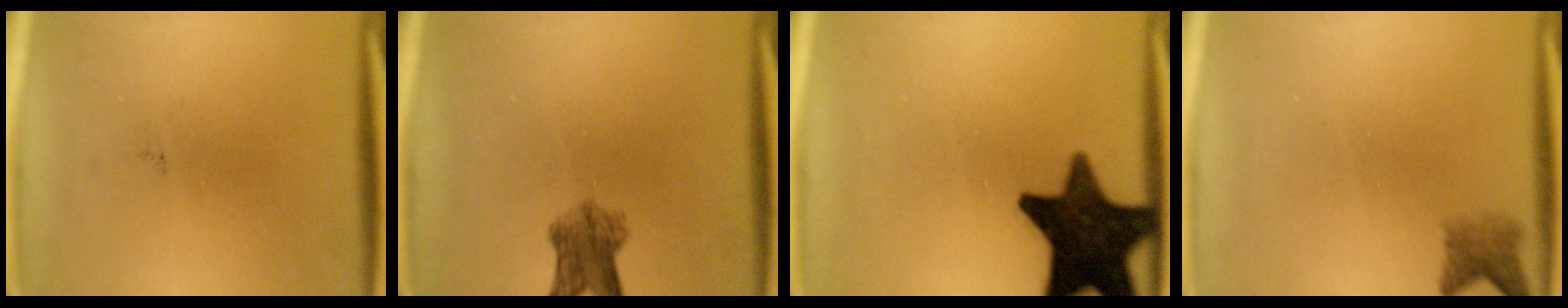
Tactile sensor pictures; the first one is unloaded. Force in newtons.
{"total": 5.0}
{"total": 15.7}
{"total": 2.4}